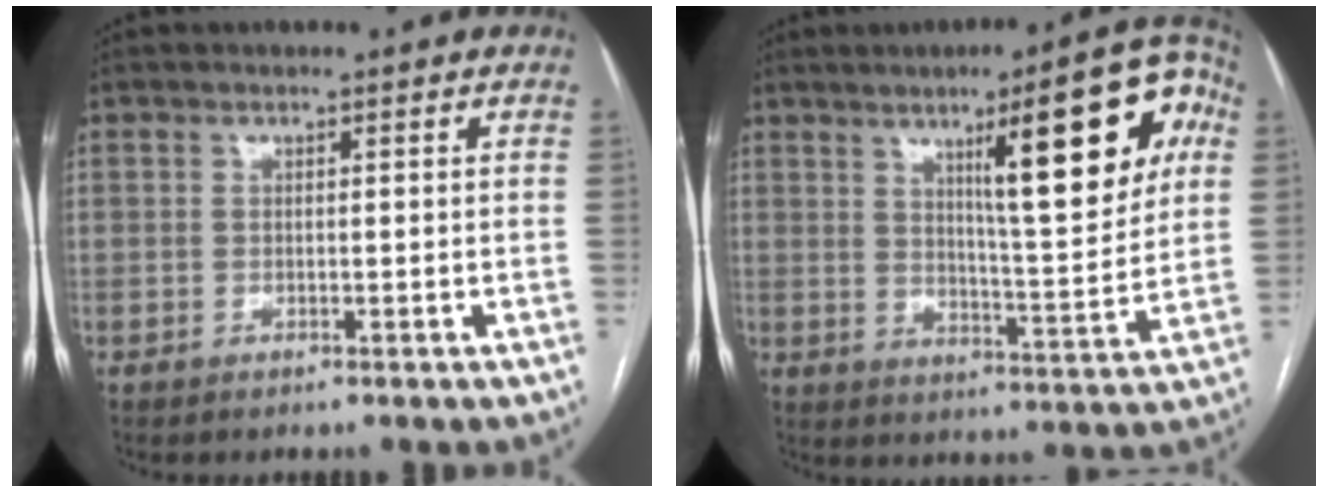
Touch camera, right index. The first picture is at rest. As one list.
[{"total": 18.2, "force": [7.2, 3.0, 16.5], "torque": [-0.212, 0.010, 0.099]}]